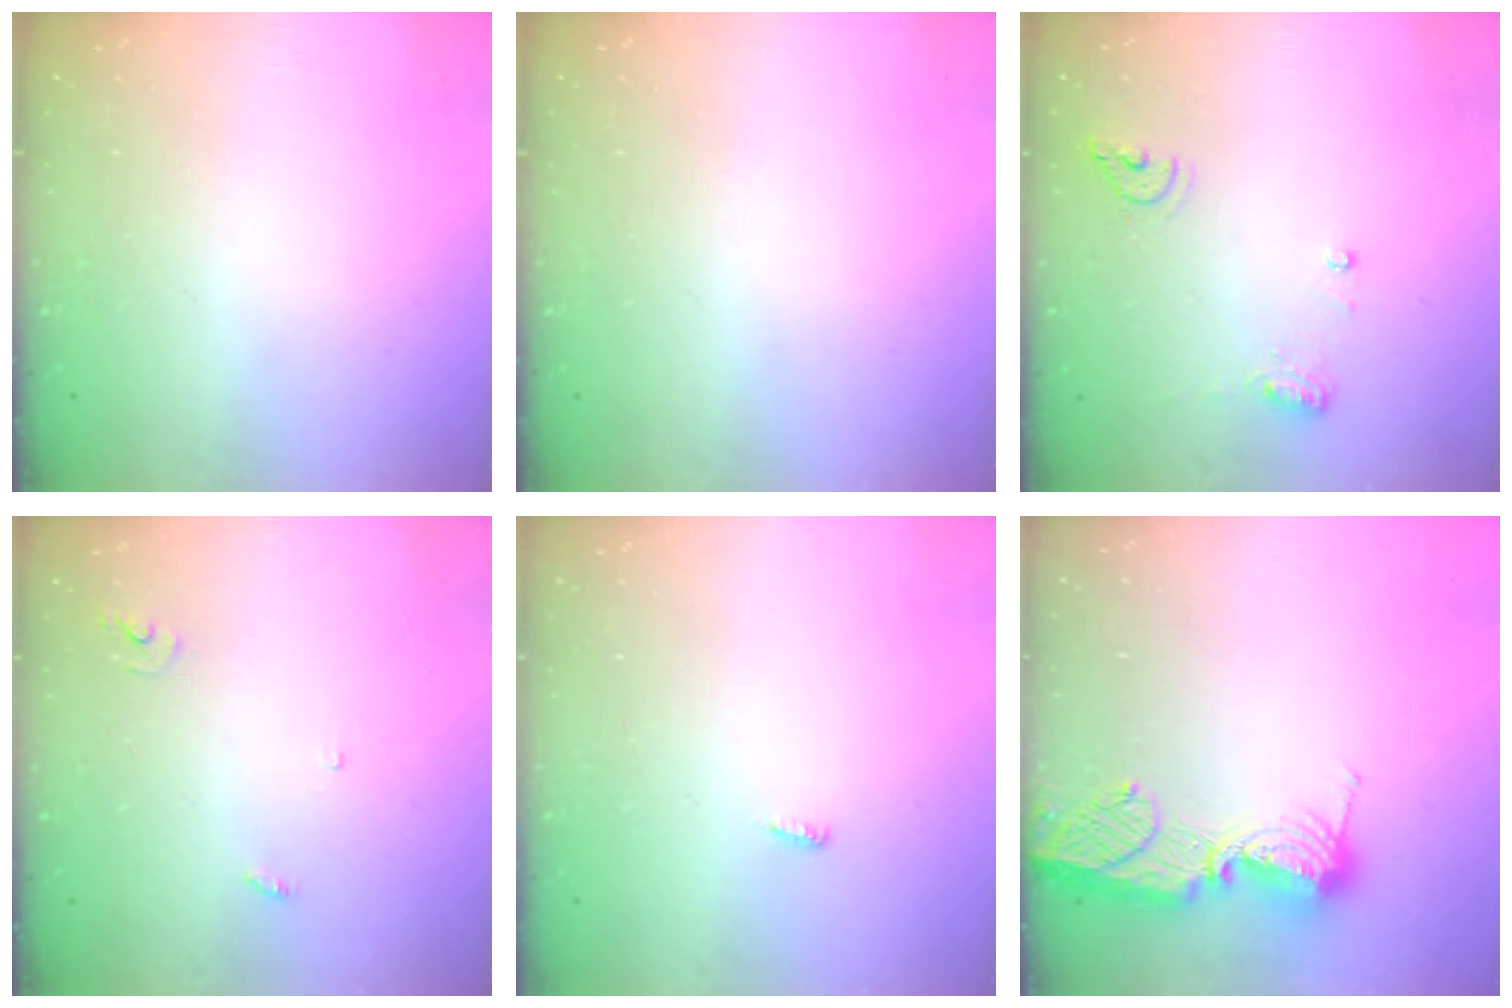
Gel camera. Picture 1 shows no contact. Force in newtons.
{"total": 0.0}
{"total": 7.9, "press": 7.8, "slide": 1.1}
{"total": 2.9, "press": 2.9, "slide": 0.2}
{"total": 3.6, "press": 3.4, "slide": 1.0}
{"total": 12.7, "press": 12.6, "slide": 1.2}